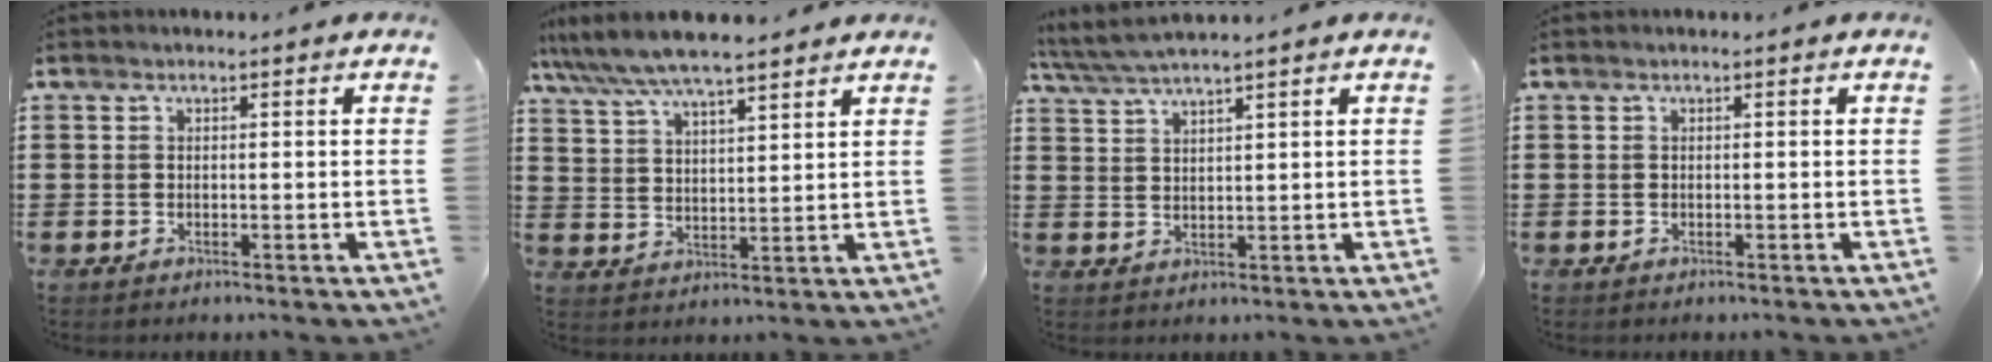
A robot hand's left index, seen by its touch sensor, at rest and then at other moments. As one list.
[{"total": 7.3, "force": [6.5, 1.2, 3.0], "torque": [-0.081, -0.021, 0.118]}, {"total": 3.3, "force": [2.9, -0.1, 1.7], "torque": [-0.041, -0.009, 0.051]}, {"total": 0.0}]